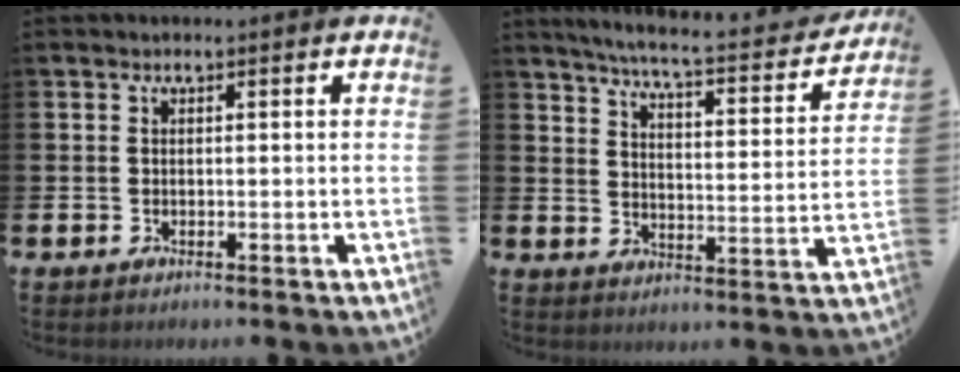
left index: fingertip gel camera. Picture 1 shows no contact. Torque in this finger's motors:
{"motor_torque": [1.00, -1.14, 0.28, 0.07]}